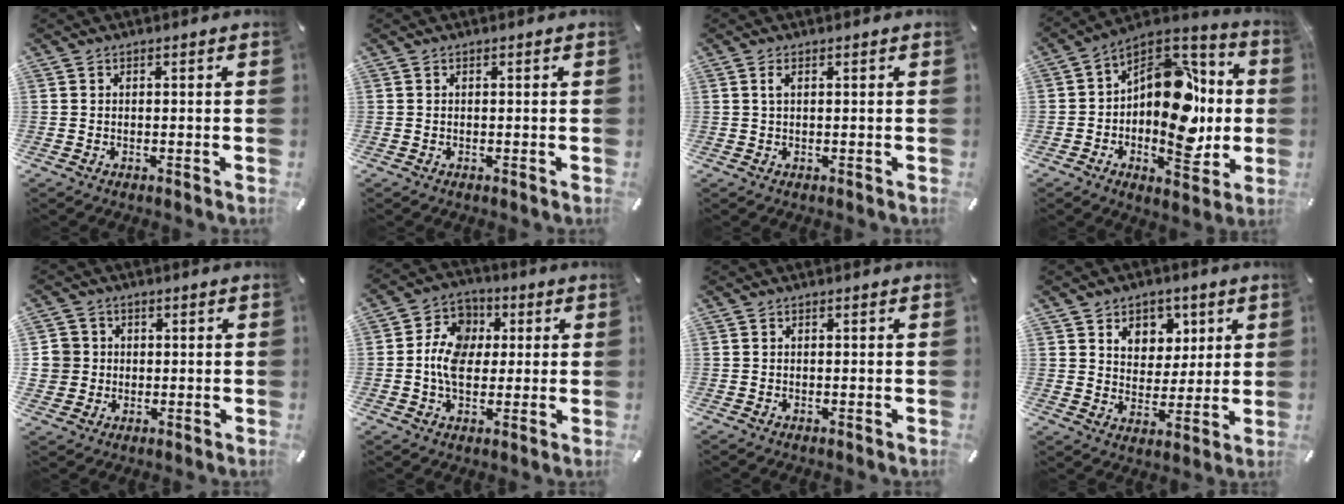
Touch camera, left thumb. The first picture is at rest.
{"total": 0.0}
{"total": 1.2, "force": [0.3, 0.2, 1.2], "torque": [-0.026, 0.001, 0.006]}
{"total": 19.6, "force": [-0.9, 13.2, 14.5], "torque": [-0.196, -0.005, -0.002]}
{"total": 5.7, "force": [0.9, 5.6, 0.6], "torque": [-0.016, 0.004, 0.016]}
{"total": 10.1, "force": [-0.1, 8.2, 5.9], "torque": [-0.116, 0.012, -0.005]}
{"total": 0.0}
{"total": 8.0, "force": [3.8, 6.7, 1.9], "torque": [-0.023, -0.021, 0.065]}